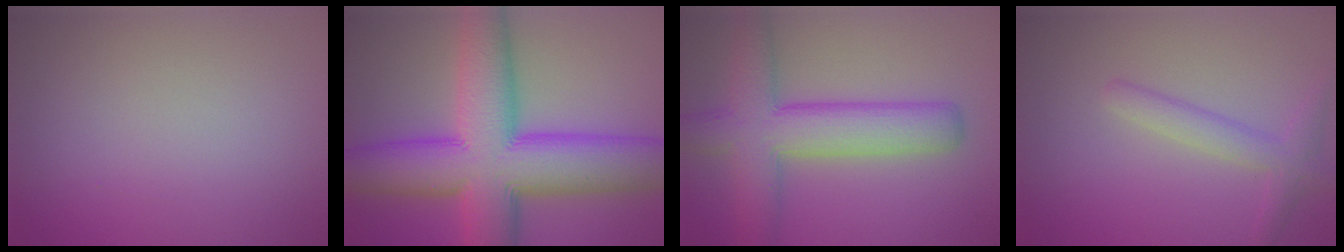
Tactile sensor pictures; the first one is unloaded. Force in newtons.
{"total": 13.8, "press": 13.8, "slide": 0.3}
{"total": 7.8, "press": 7.8, "slide": 0.4}
{"total": 2.5, "press": 2.5, "slide": 0.1}